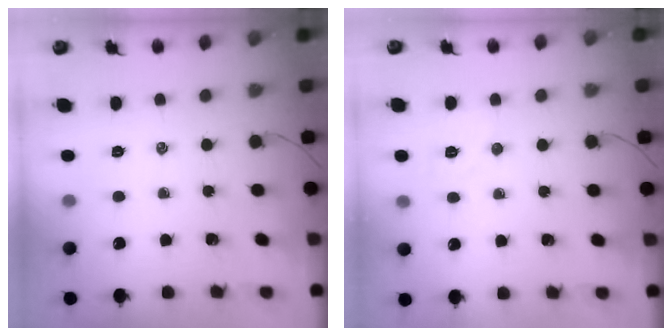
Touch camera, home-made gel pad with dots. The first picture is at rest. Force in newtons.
{"total": 5.1, "press": 5.0, "slide": 1.0}